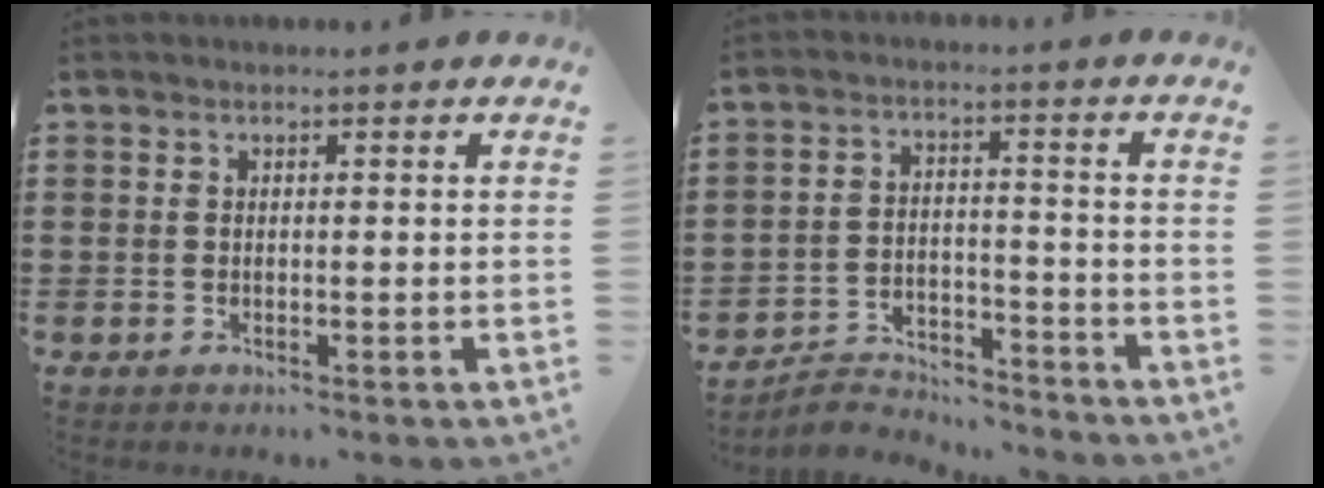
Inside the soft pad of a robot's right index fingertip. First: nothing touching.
{"total": 4.6, "force": [-4.5, 0.8, 0.5], "torque": [-0.014, 0.010, -0.091]}